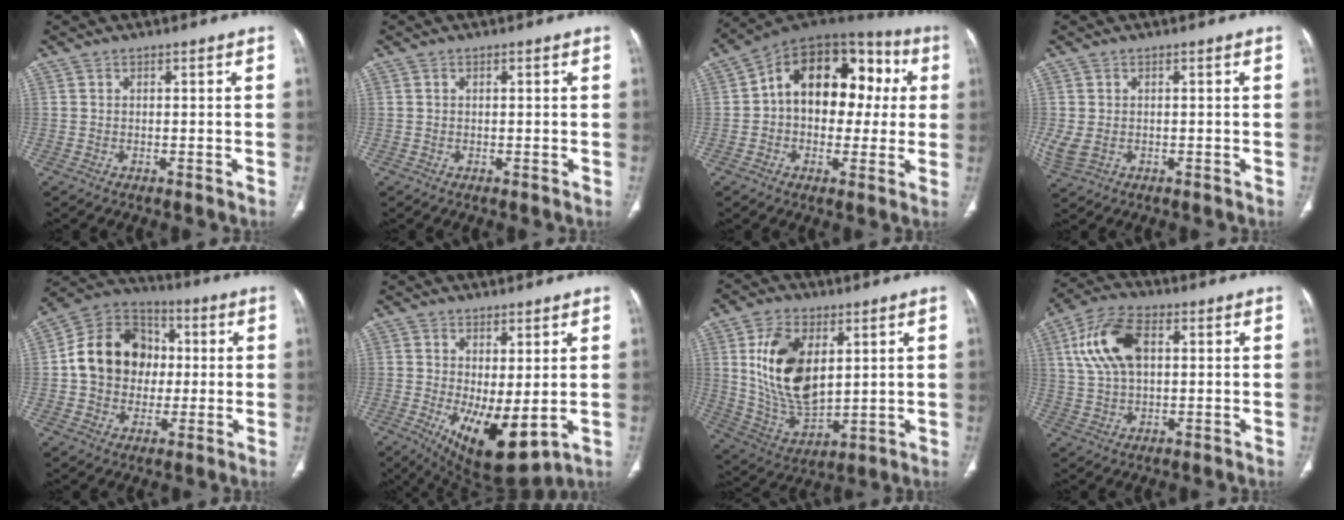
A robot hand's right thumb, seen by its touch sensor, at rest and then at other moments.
{"total": 0.0}
{"total": 20.2, "force": [2.6, 13.3, 15.0], "torque": [-0.179, 0.047, 0.030]}
{"total": 3.3, "force": [-0.6, 2.3, 2.2], "torque": [-0.067, 0.002, -0.006]}
{"total": 16.4, "force": [0.8, 13.5, 9.2], "torque": [-0.122, 0.026, 0.008]}
{"total": 11.5, "force": [-1.1, 4.6, 10.5], "torque": [-0.165, -0.025, 0.004]}
{"total": 16.8, "force": [4.3, 9.7, 13.1], "torque": [-0.226, -0.023, 0.095]}
{"total": 12.7, "force": [3.2, 8.1, 9.3], "torque": [-0.167, 0.013, 0.055]}